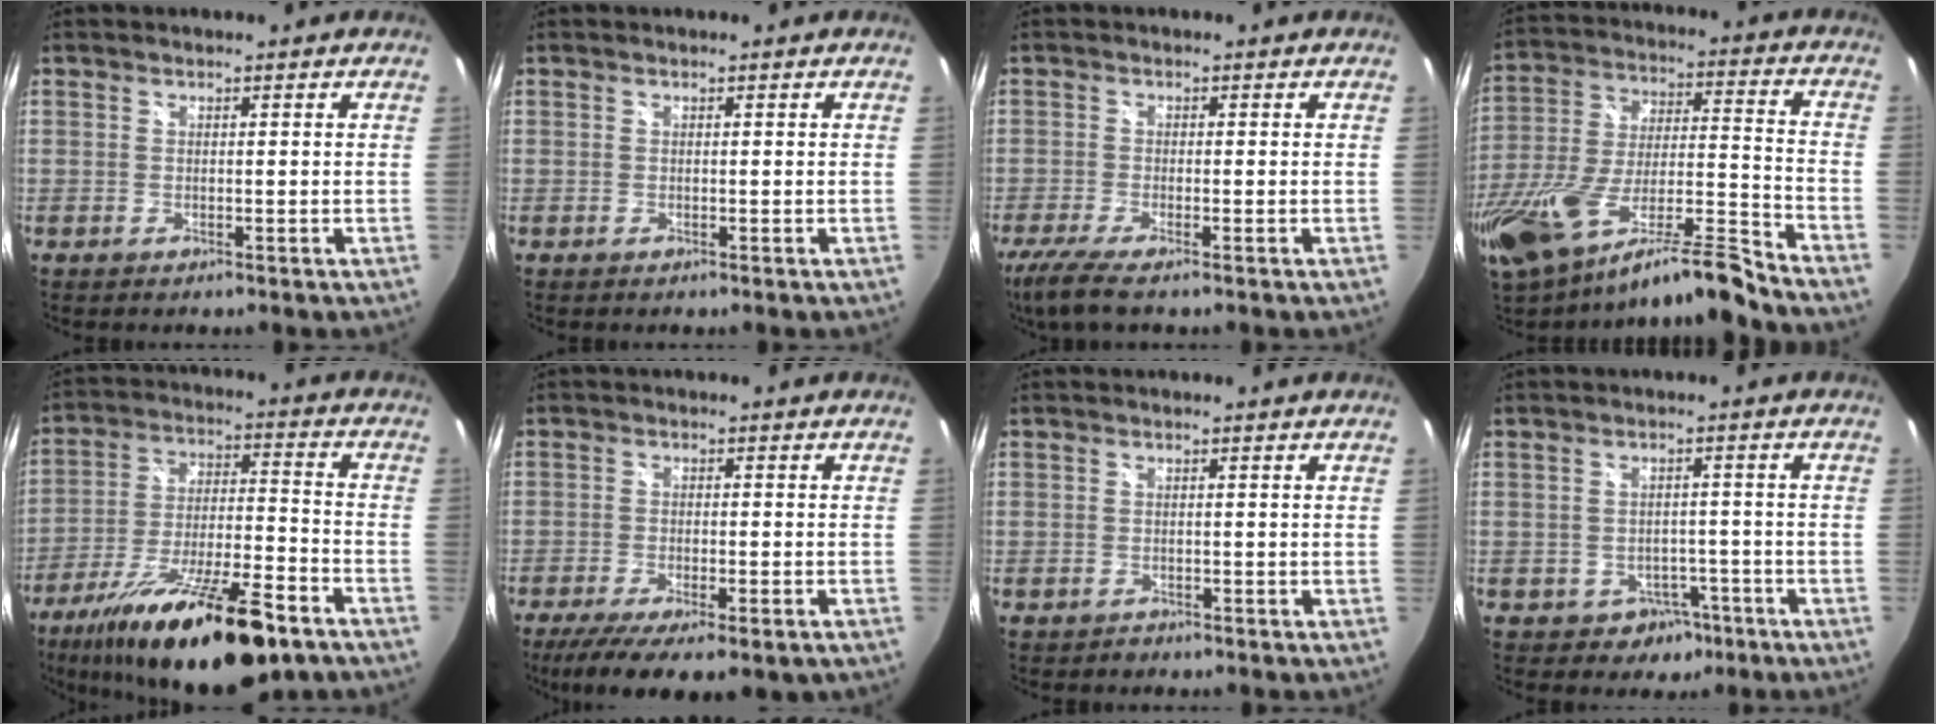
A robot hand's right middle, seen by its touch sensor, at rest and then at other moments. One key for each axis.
{"total": 0.0}
{"total": 6.3, "fx": -4.5, "fy": 0.4, "fz": 4.4, "tx": -0.102, "ty": -0.028, "tz": -0.084}
{"total": 21.5, "fx": -17.0, "fy": 1.7, "fz": 13.0, "tx": -0.249, "ty": -0.048, "tz": -0.294}
{"total": 24.6, "fx": -16.9, "fy": 6.0, "fz": 16.8, "tx": -0.303, "ty": -0.043, "tz": -0.269}
{"total": 13.1, "fx": -8.8, "fy": 4.0, "fz": 8.8, "tx": -0.176, "ty": -0.051, "tz": -0.132}
{"total": 0.8, "fx": -0.7, "fy": 0.4, "fz": -0.1, "tx": 0.000, "ty": 0.001, "tz": -0.011}
{"total": 5.0, "fx": -3.2, "fy": 3.8, "fz": 0.7, "tx": -0.017, "ty": 0.021, "tz": -0.034}